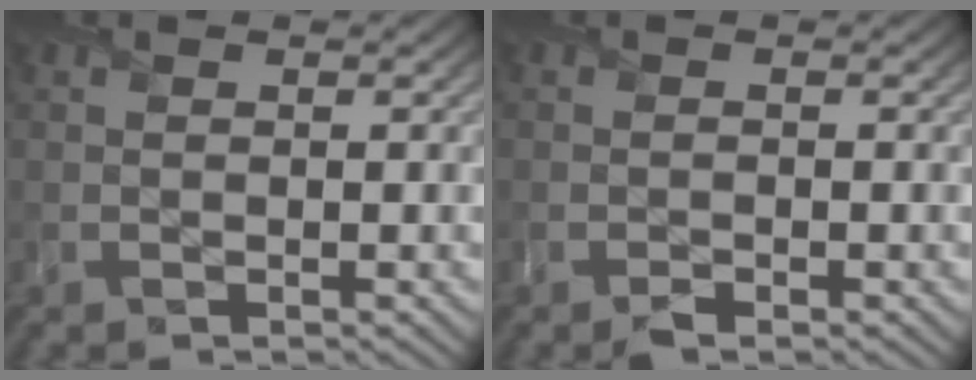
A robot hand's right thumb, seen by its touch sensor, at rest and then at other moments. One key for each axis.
{"total": 0.9, "fx": -0.7, "fy": 0.3, "fz": 0.4, "tx": -0.008, "ty": -0.003, "tz": -0.012}